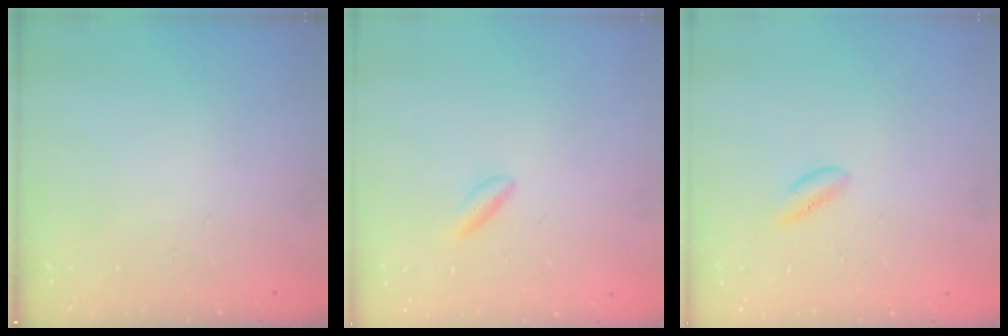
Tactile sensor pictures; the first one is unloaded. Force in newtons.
{"total": 2.0, "press": 1.7, "slide": 1.2}
{"total": 0.5, "press": 0.4, "slide": 0.4}